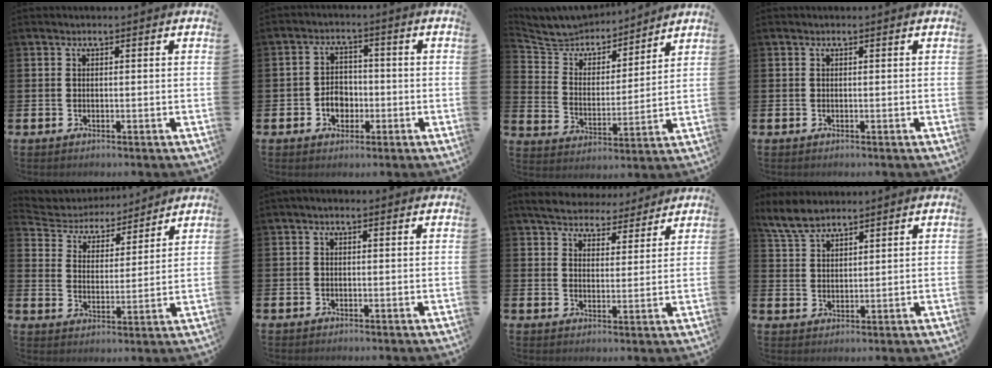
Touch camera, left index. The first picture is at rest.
{"total": 3.8, "force": [-1.1, 3.0, 2.0], "torque": [-0.032, 0.002, -0.026]}
{"total": 7.2, "force": [6.9, 2.0, 0.1], "torque": [-0.050, -0.056, 0.125]}
{"total": 0.0}
{"total": 4.8, "force": [4.5, 1.5, 0.0], "torque": [-0.037, -0.039, 0.074]}
{"total": 0.5, "force": [0.0, 0.2, 0.5], "torque": [-0.008, 0.004, -0.002]}
{"total": 5.3, "force": [5.1, 1.4, 0.3], "torque": [-0.030, -0.031, 0.089]}
{"total": 4.9, "force": [4.5, 1.4, 1.5], "torque": [-0.042, -0.011, 0.083]}